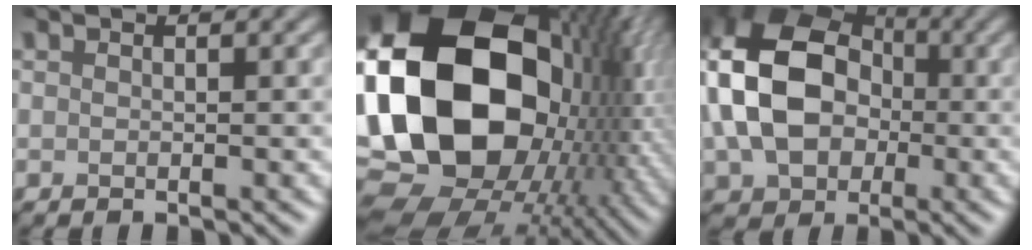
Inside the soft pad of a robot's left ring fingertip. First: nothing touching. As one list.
[{"total": 21.7, "force": [0.3, 14.9, 15.8], "torque": [-0.333, -0.005, 0.012]}, {"total": 12.5, "force": [-0.5, 9.0, 8.6], "torque": [-0.175, 0.004, -0.023]}]